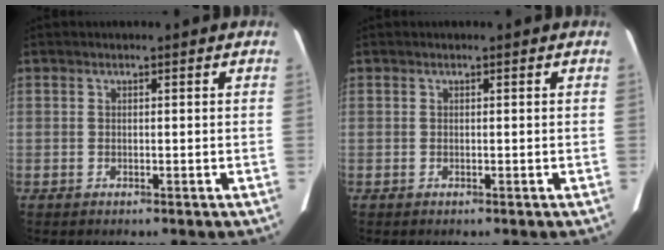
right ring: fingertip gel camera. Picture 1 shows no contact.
{"total": 0.0}